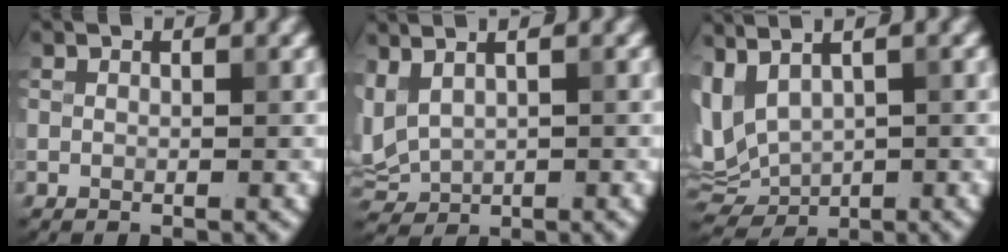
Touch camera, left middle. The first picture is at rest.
{"total": 3.4, "force": [1.5, 2.0, 2.3], "torque": [-0.060, 0.008, 0.038]}
{"total": 5.7, "force": [1.8, 3.0, 4.5], "torque": [-0.098, 0.000, 0.045]}